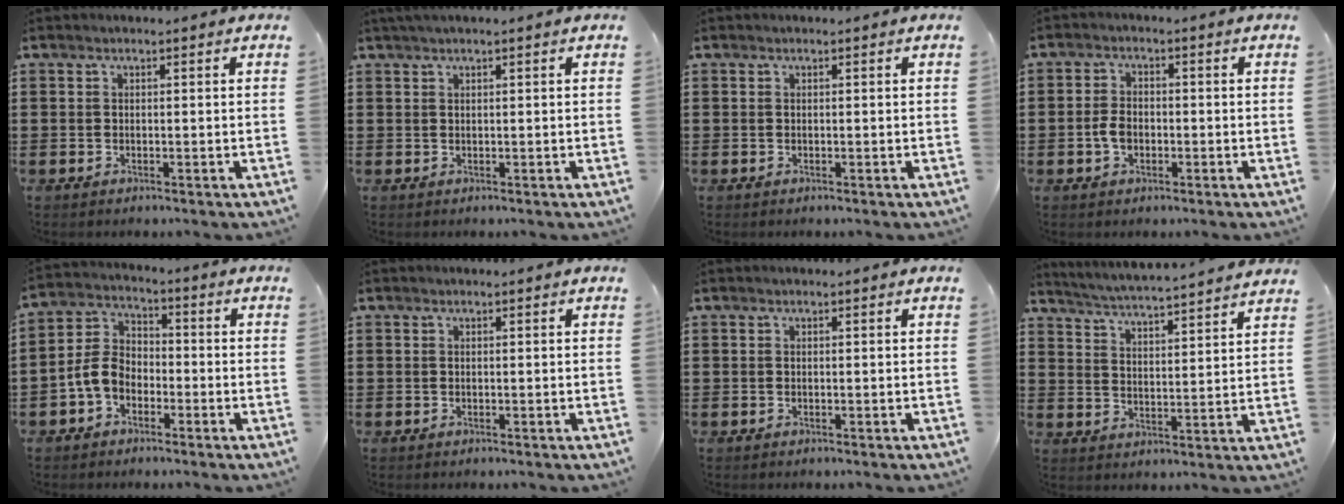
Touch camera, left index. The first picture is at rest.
{"total": 0.8, "force": [0.4, 0.0, 0.7], "torque": [-0.013, 0.000, 0.008]}
{"total": 0.0}
{"total": 3.3, "force": [-0.9, 2.1, 2.4], "torque": [-0.059, -0.002, -0.021]}
{"total": 5.9, "force": [-2.9, 4.1, 3.1], "torque": [-0.087, 0.008, -0.064]}
{"total": 0.0}
{"total": 0.0}
{"total": 4.5, "force": [4.3, -0.9, 0.8], "torque": [-0.038, -0.038, 0.070]}